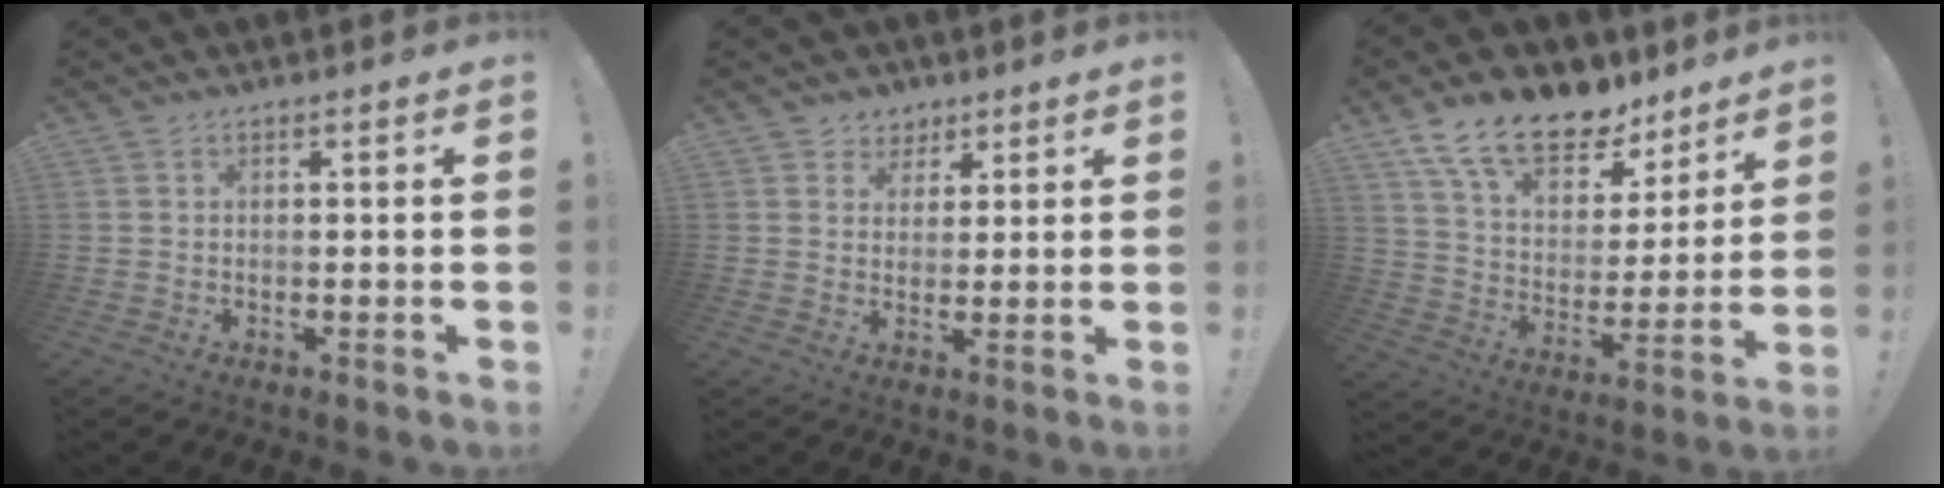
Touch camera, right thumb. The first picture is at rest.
{"total": 5.0, "force": [2.8, 4.1, 0.2], "torque": [-0.001, -0.021, 0.055]}
{"total": 17.6, "force": [12.8, 8.5, 8.6], "torque": [-0.142, -0.087, 0.233]}